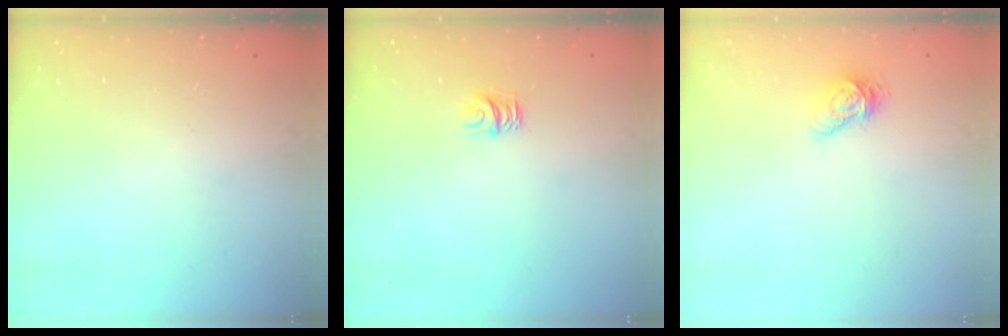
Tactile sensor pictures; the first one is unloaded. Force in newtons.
{"total": 4.7, "press": 4.7, "slide": 0.5}
{"total": 6.5, "press": 6.5, "slide": 0.5}